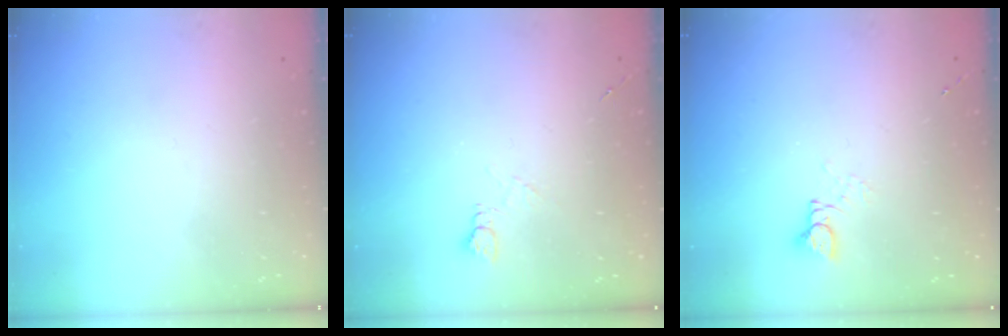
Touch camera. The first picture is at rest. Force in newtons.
{"total": 4.6, "press": 4.5, "slide": 0.7}
{"total": 2.4, "press": 2.4, "slide": 0.3}